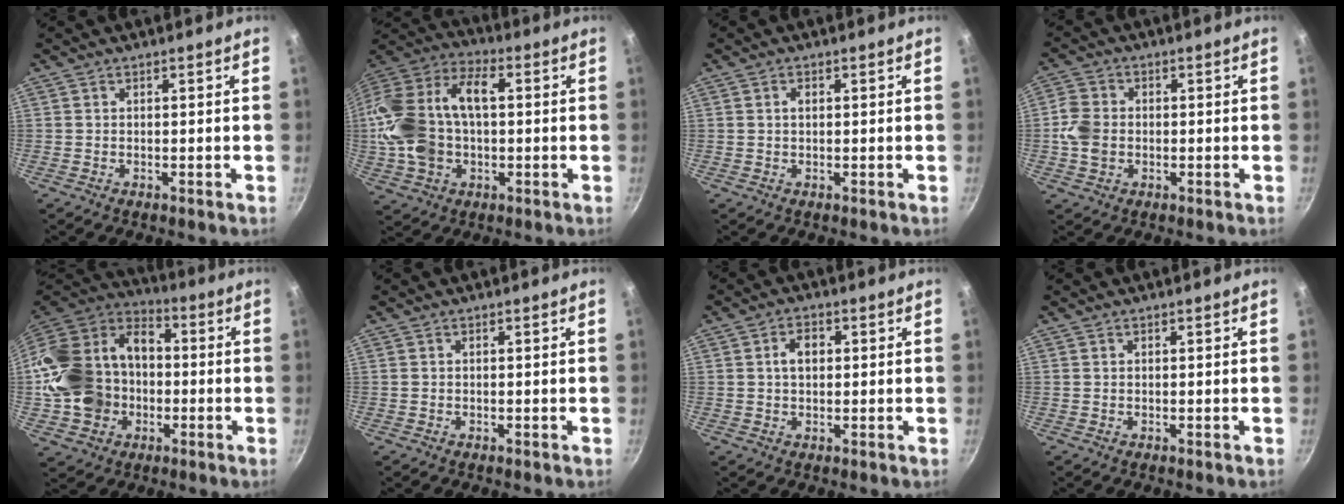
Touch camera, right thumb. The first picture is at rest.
{"total": 21.9, "force": [0.4, 14.4, 16.6], "torque": [-0.332, 0.046, 0.000]}
{"total": 1.3, "force": [0.3, 0.8, 1.0], "torque": [-0.017, 0.003, 0.004]}
{"total": 5.9, "force": [-0.7, 4.7, 3.4], "torque": [-0.061, 0.007, -0.021]}
{"total": 23.5, "force": [-2.7, 18.7, 13.9], "torque": [-0.263, 0.056, -0.044]}
{"total": 0.0}
{"total": 4.1, "force": [0.7, 2.7, 3.0], "torque": [-0.036, 0.009, 0.009]}
{"total": 0.0}